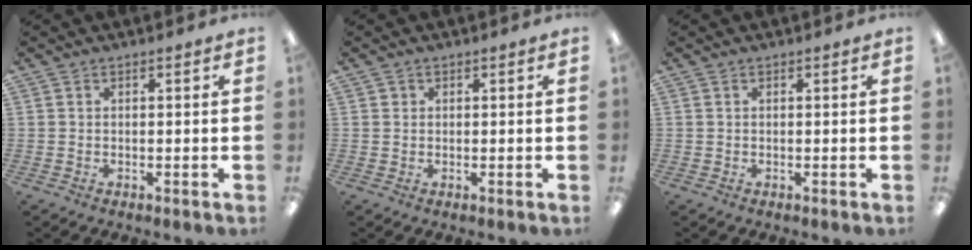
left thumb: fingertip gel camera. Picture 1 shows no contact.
{"total": 0.9, "force": [0.4, 0.8, -0.1], "torque": [0.001, 0.003, 0.006]}
{"total": 0.0}